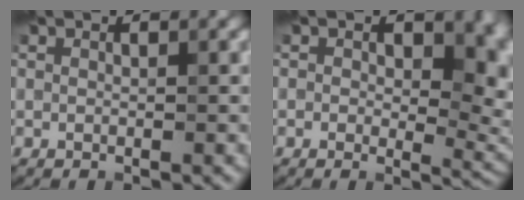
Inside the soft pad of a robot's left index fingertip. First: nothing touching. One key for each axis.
{"total": 7.8, "fx": 0.7, "fy": 4.7, "fz": 6.1, "tx": -0.062, "ty": -0.003, "tz": 0.013}